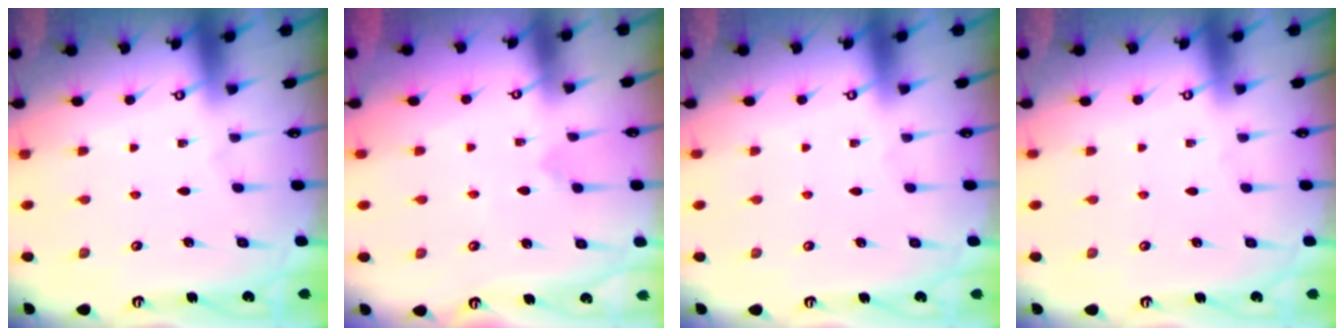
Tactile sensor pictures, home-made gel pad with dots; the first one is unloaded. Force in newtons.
{"total": 2.9, "press": 2.9, "slide": 0.6}
{"total": 0.0}
{"total": 0.0}